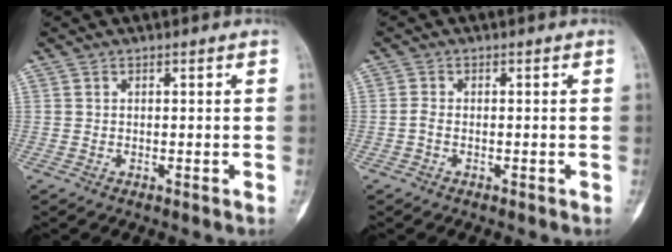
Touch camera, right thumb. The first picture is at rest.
{"total": 1.4, "force": [-0.5, 0.9, 1.0], "torque": [-0.019, 0.001, -0.016]}